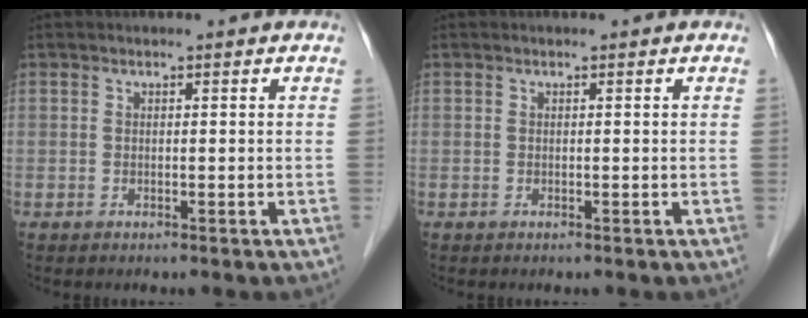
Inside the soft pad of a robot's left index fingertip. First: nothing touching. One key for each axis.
{"total": 0.0}